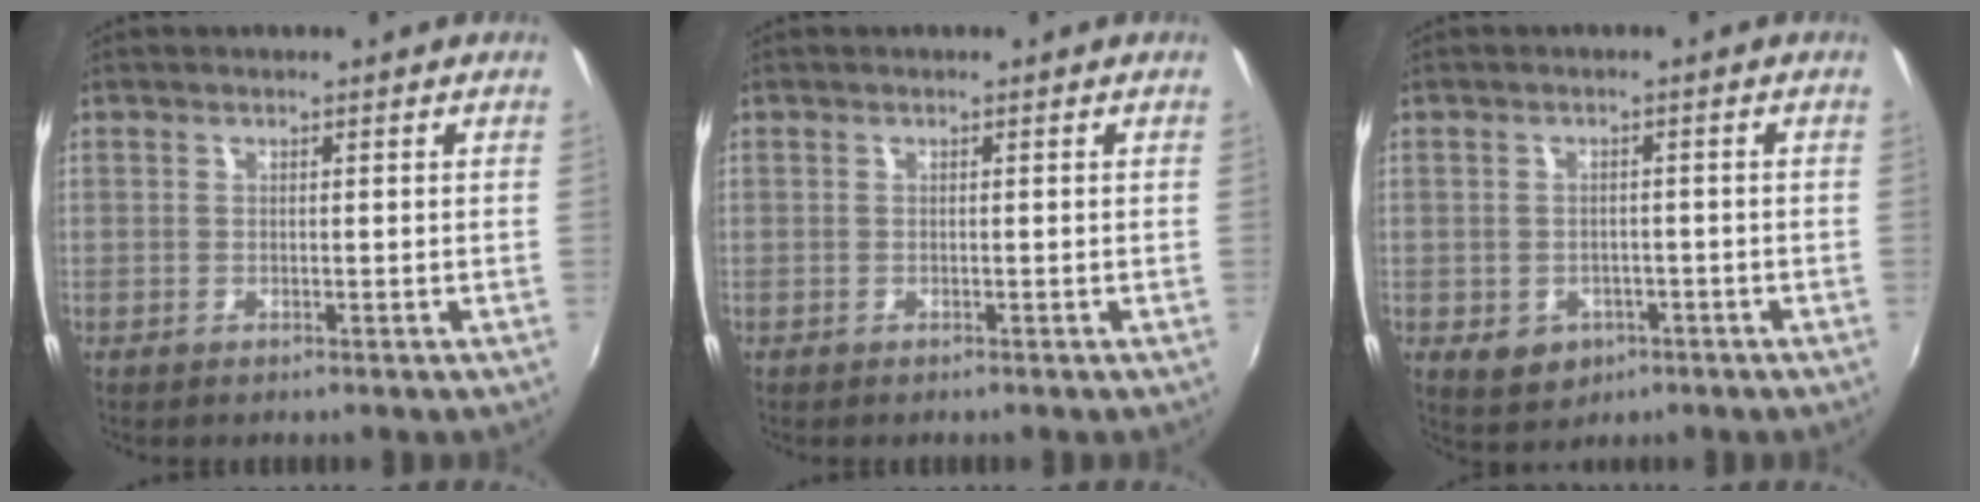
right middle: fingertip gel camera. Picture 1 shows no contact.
{"total": 0.0}
{"total": 5.5, "force": [-2.3, 4.5, 2.4], "torque": [-0.056, -0.004, -0.020]}